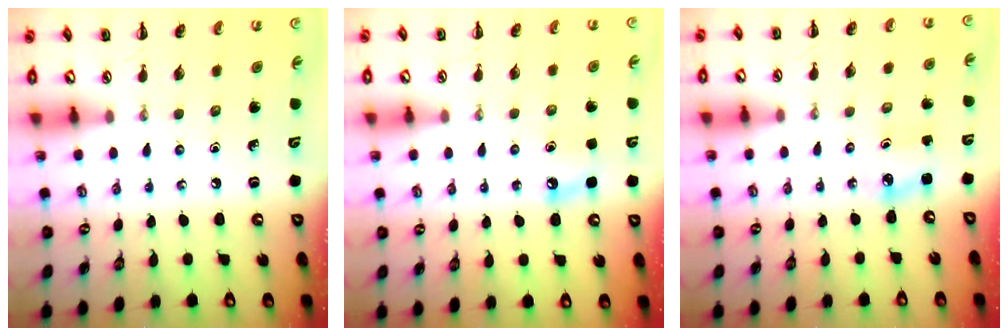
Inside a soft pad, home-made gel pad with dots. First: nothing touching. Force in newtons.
{"total": 3.8, "press": 3.6, "slide": 1.4}
{"total": 2.9, "press": 2.8, "slide": 0.5}